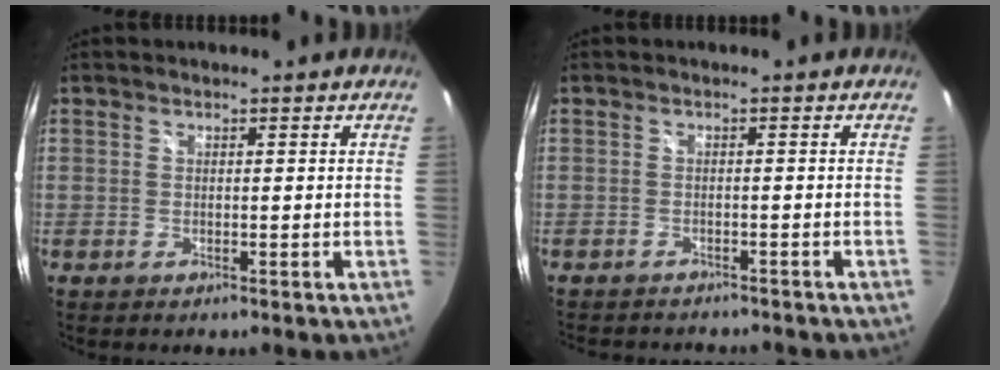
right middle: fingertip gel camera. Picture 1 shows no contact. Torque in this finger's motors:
{"motor_torque": [0.24, -0.42, 0.20, 0.05]}